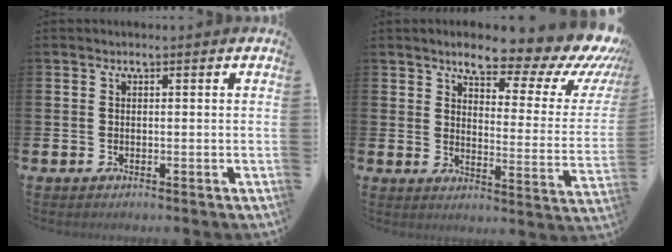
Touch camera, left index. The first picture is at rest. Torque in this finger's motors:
{"motor_torque": [1.33, -0.82, 0.38, 0.21]}